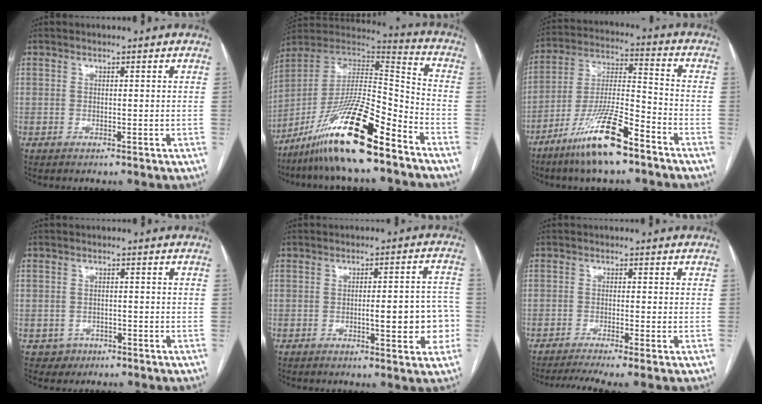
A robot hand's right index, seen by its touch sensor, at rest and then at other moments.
{"total": 20.6, "force": [-13.7, 2.5, 15.2], "torque": [-0.292, -0.013, -0.245]}
{"total": 14.2, "force": [-9.3, 1.8, 10.5], "torque": [-0.212, -0.020, -0.173]}
{"total": 2.8, "force": [-1.3, 2.4, -0.1], "torque": [0.009, 0.012, -0.018]}
{"total": 8.8, "force": [-1.8, 2.1, 8.4], "torque": [-0.099, 0.019, -0.020]}
{"total": 6.3, "force": [-4.8, -0.5, 4.0], "torque": [-0.063, -0.007, -0.076]}